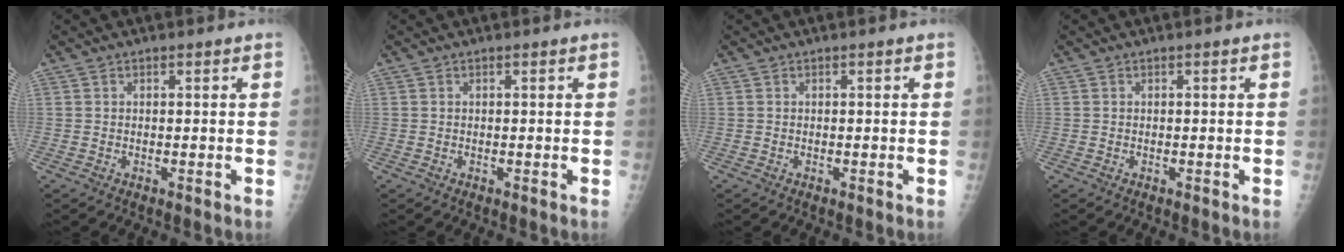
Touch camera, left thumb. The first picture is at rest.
{"total": 0.0}
{"total": 0.0}
{"total": 0.0}